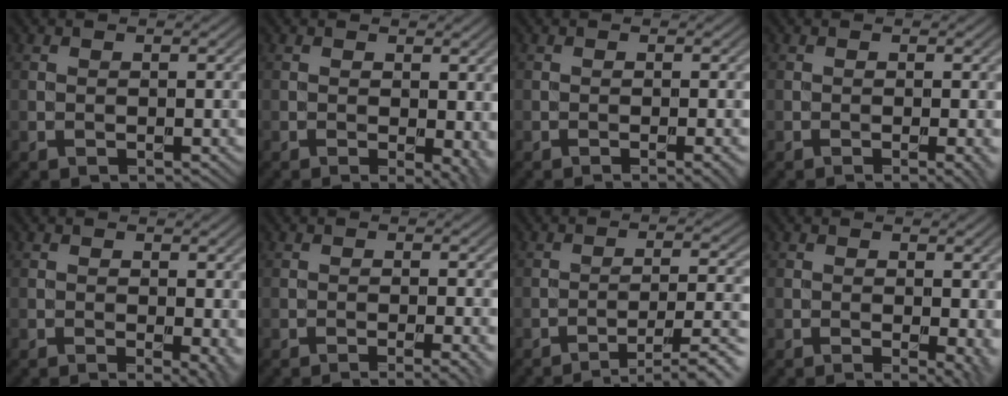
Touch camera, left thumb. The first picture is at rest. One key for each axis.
{"total": 3.8, "fx": -0.4, "fy": 1.5, "fz": 3.5, "tx": -0.040, "ty": -0.007, "tz": -0.003}
{"total": 2.1, "fx": -0.9, "fy": 0.3, "fz": 1.8, "tx": -0.023, "ty": 0.003, "tz": -0.017}
{"total": 1.8, "fx": -0.5, "fy": 0.2, "fz": 1.7, "tx": -0.027, "ty": -0.002, "tz": -0.009}
{"total": 3.1, "fx": -0.4, "fy": 1.1, "fz": 2.9, "tx": -0.035, "ty": -0.007, "tz": -0.006}
{"total": 2.8, "fx": -1.2, "fy": 0.4, "fz": 2.5, "tx": -0.032, "ty": 0.004, "tz": -0.022}
{"total": 7.5, "fx": -5.0, "fy": 1.3, "fz": 5.4, "tx": -0.088, "ty": 0.008, "tz": -0.071}
{"total": 3.5, "fx": -0.3, "fy": 1.1, "fz": 3.3, "tx": -0.041, "ty": -0.006, "tz": -0.004}